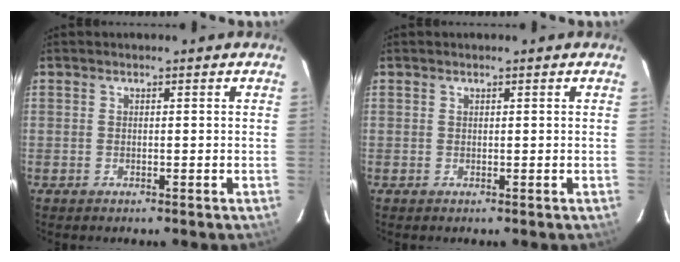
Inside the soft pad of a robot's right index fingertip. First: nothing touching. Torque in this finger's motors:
{"motor_torque": [-0.14, 0.17, 0.02, 0.00]}